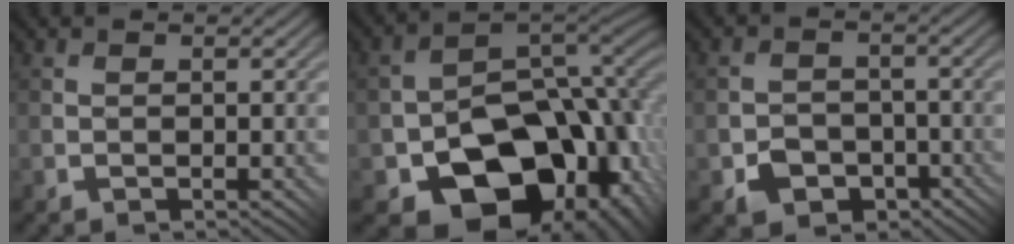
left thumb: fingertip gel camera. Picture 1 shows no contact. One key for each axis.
{"total": 17.5, "fx": -7.3, "fy": 12.0, "fz": 10.4, "tx": -0.155, "ty": -0.054, "tz": -0.089}
{"total": 4.1, "fx": -2.6, "fy": 2.8, "fz": 1.4, "tx": -0.026, "ty": -0.001, "tz": -0.048}